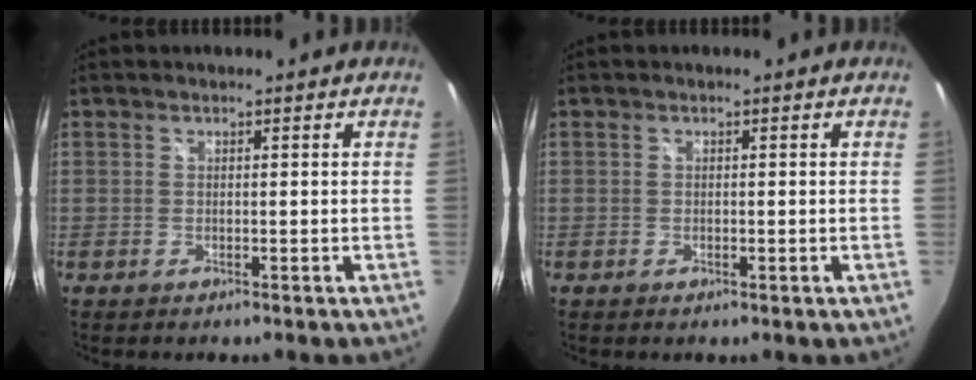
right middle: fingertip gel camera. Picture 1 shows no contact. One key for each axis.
{"total": 0.8, "fx": -0.1, "fy": 0.3, "fz": 0.7, "tx": -0.008, "ty": 0.001, "tz": -0.002}